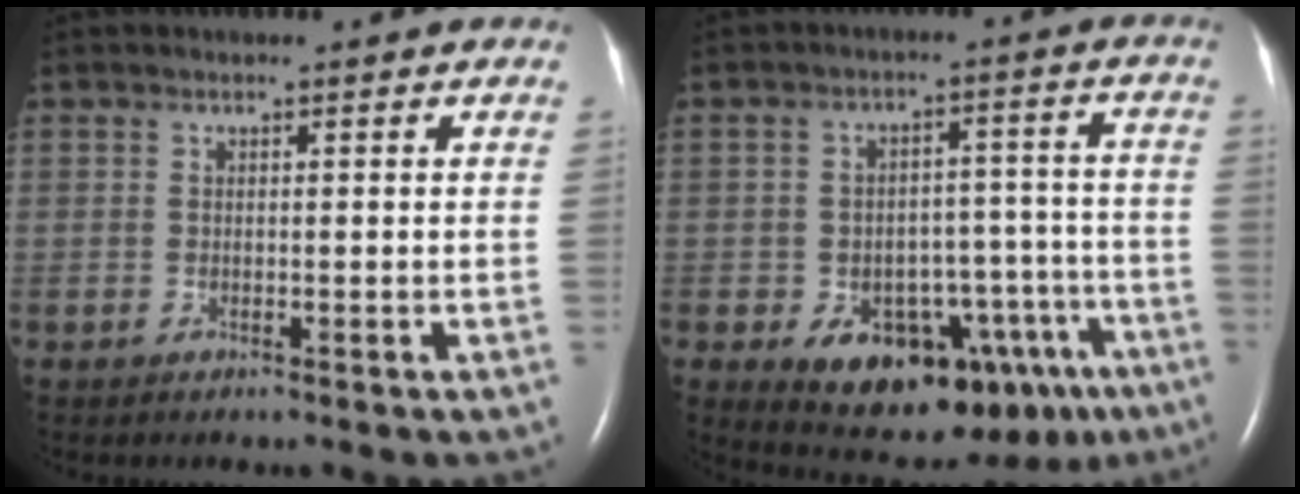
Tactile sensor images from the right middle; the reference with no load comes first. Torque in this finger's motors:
{"motor_torque": [1.15, -0.99, 0.28, 0.07]}